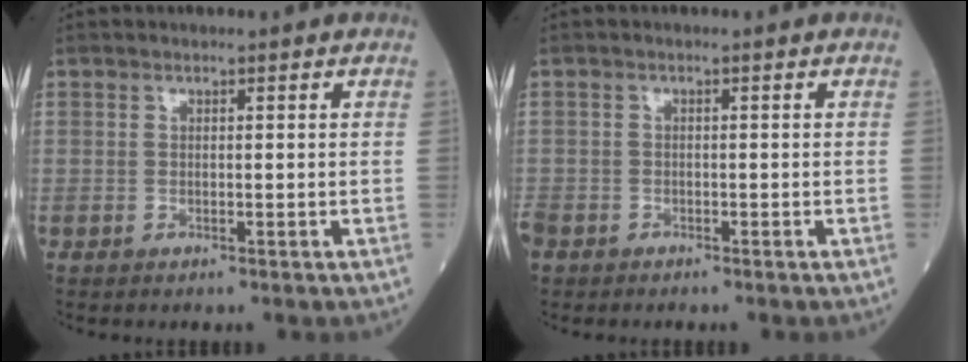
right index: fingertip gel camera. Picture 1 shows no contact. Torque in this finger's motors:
{"motor_torque": [-0.47, -0.44, 0.18, 0.21]}